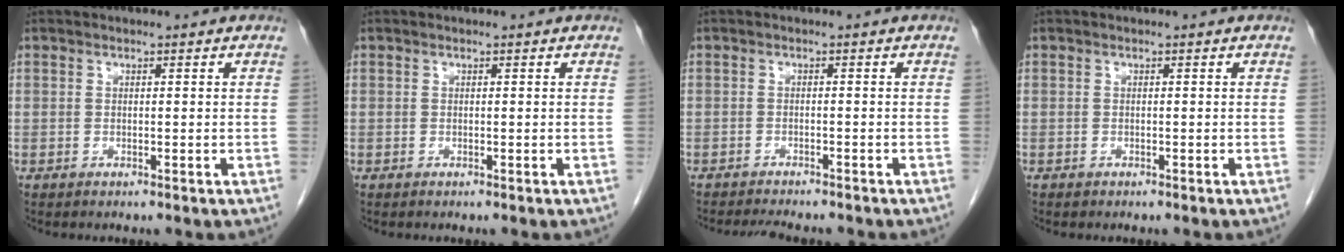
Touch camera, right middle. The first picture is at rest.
{"total": 0.0}
{"total": 6.0, "force": [-5.6, 0.8, 2.2], "torque": [-0.029, -0.011, -0.082]}
{"total": 0.0}